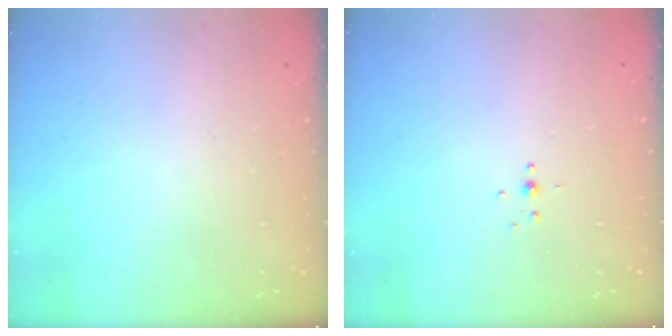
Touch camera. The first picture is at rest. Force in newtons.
{"total": 2.4, "press": 2.3, "slide": 0.8}